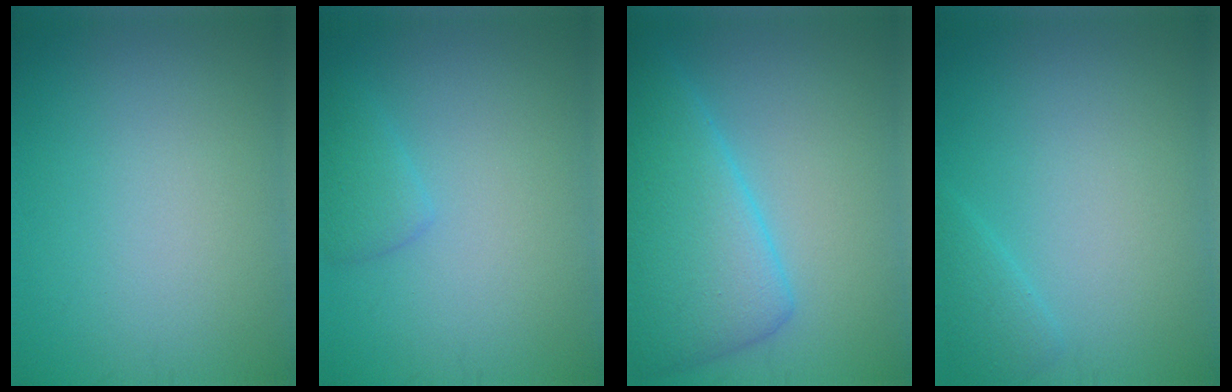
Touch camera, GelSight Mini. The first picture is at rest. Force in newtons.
{"total": 1.5, "press": 1.5, "slide": 0.0}
{"total": 7.5, "press": 7.5, "slide": 0.3}
{"total": 1.3, "press": 1.3, "slide": 0.1}